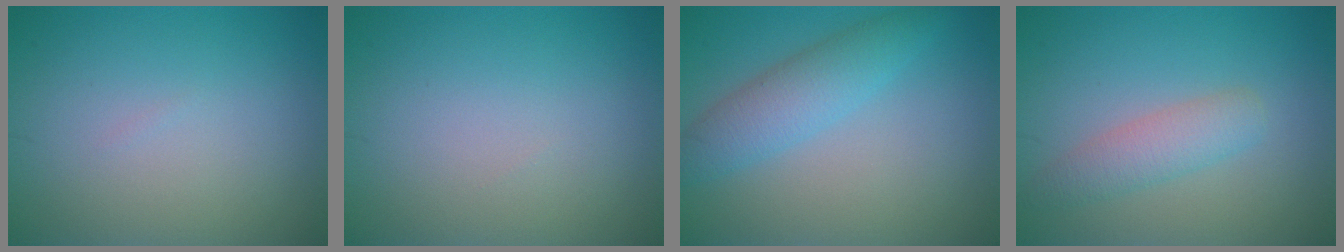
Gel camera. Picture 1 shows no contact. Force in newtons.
{"total": 0.0}
{"total": 3.8, "press": 3.8, "slide": 0.1}
{"total": 2.7, "press": 2.7, "slide": 0.1}